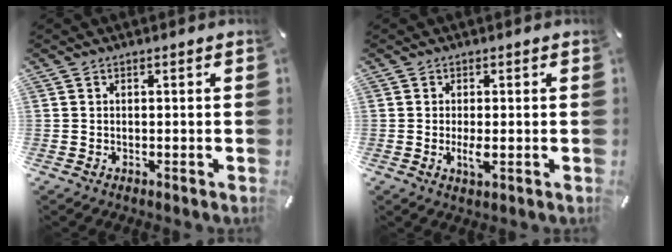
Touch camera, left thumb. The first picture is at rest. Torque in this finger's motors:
{"motor_torque": [0.00, 0.03, 0.01, 0.00, 0.00]}